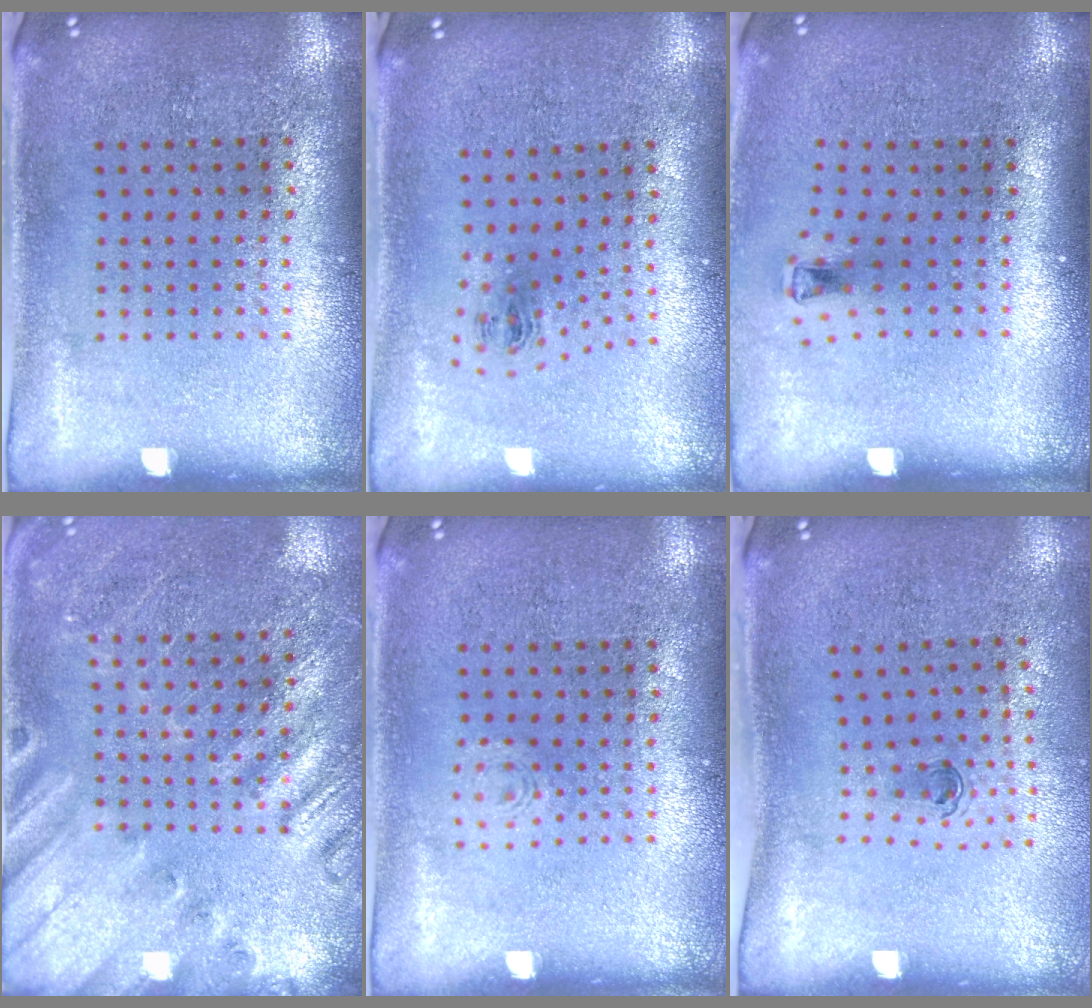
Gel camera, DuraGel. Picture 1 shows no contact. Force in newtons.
{"total": 1.0, "press": 0.4, "slide": 0.9}
{"total": 0.7, "press": 0.3, "slide": 0.7}
{"total": 2.3, "press": 2.2, "slide": 0.6}
{"total": 0.8, "press": 0.8, "slide": 0.2}
{"total": 0.6, "press": 0.3, "slide": 0.5}